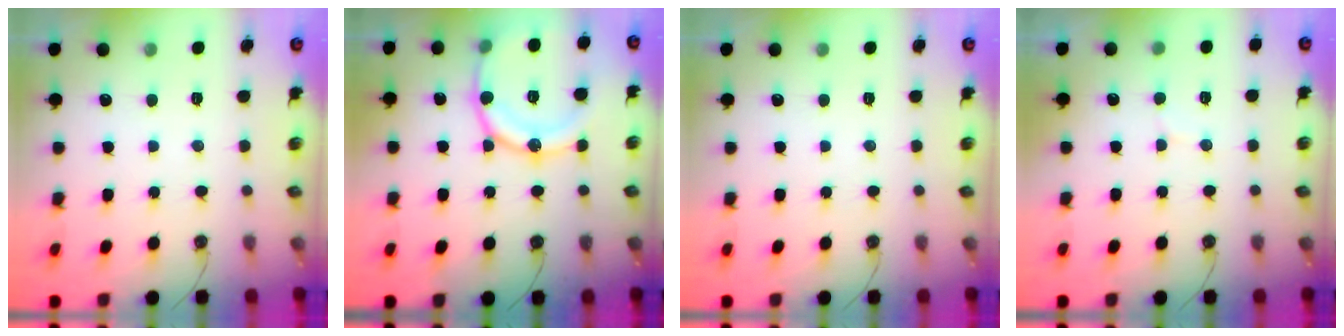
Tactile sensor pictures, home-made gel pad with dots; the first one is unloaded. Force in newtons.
{"total": 18.2, "press": 17.9, "slide": 3.3}
{"total": 0.0}
{"total": 5.3, "press": 5.3, "slide": 0.9}